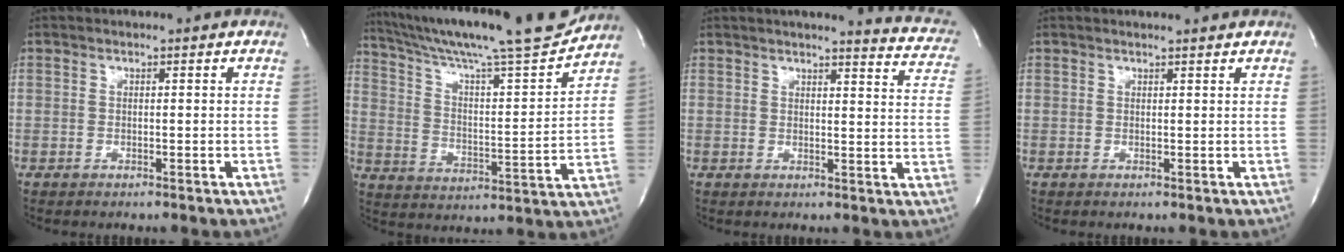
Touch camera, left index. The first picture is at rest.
{"total": 20.7, "force": [18.4, -0.3, 9.4], "torque": [-0.164, -0.030, 0.279]}
{"total": 10.3, "force": [9.3, 1.4, 4.1], "torque": [-0.031, -0.039, 0.074]}
{"total": 1.4, "force": [1.4, -0.1, 0.4], "torque": [-0.006, 0.000, 0.012]}